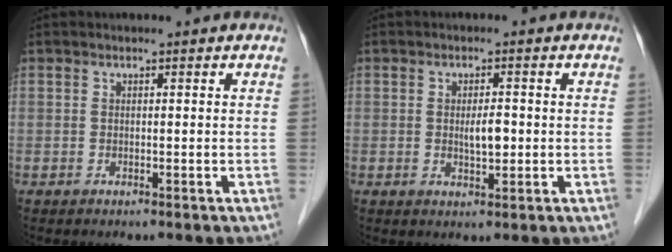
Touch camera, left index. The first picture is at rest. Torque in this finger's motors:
{"motor_torque": [0.06, 0.03, 0.03, 0.02]}